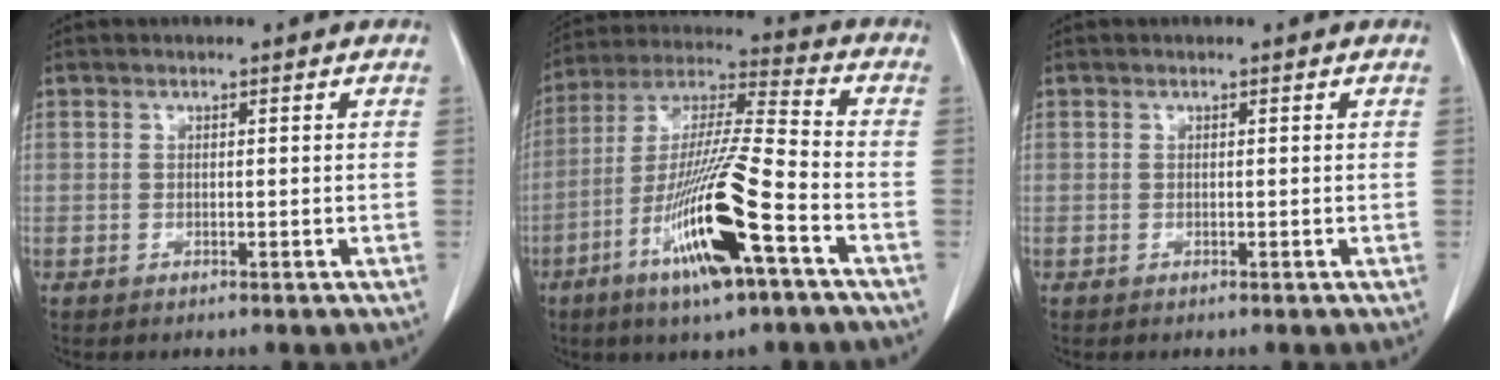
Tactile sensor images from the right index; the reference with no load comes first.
{"total": 17.6, "force": [-7.8, 1.2, 15.8], "torque": [-0.320, -0.021, -0.143]}
{"total": 0.0}